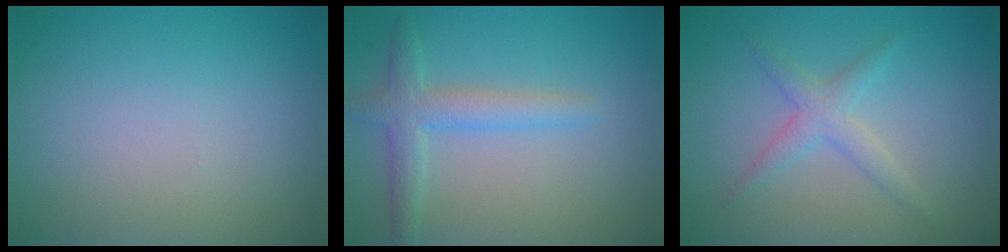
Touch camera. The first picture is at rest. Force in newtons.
{"total": 3.0, "press": 3.0, "slide": 0.2}
{"total": 2.2, "press": 2.2, "slide": 0.1}